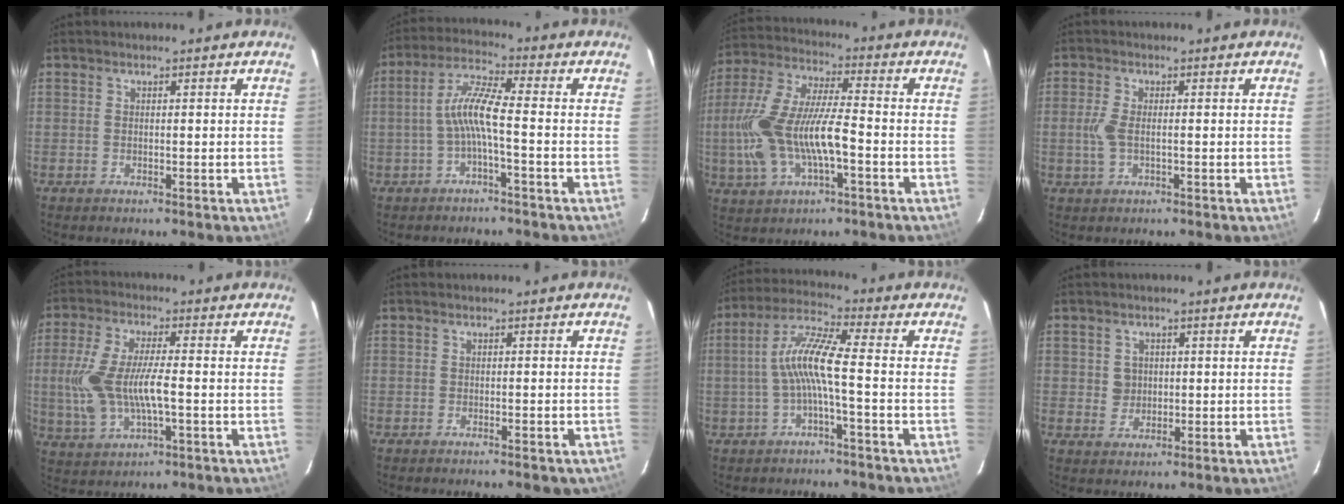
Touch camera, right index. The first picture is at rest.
{"total": 6.5, "force": [-1.8, 0.3, 6.2], "torque": [-0.144, 0.016, -0.034]}
{"total": 16.3, "force": [-3.9, 5.7, 14.8], "torque": [-0.315, 0.000, -0.071]}
{"total": 4.1, "force": [-0.5, 1.7, 3.7], "torque": [-0.083, -0.001, -0.010]}
{"total": 12.2, "force": [-1.4, 4.5, 11.3], "torque": [-0.236, -0.004, -0.020]}
{"total": 3.4, "force": [-2.7, 1.3, 1.6], "torque": [-0.030, 0.001, -0.026]}
{"total": 7.9, "force": [-1.7, 0.2, 7.7], "torque": [-0.174, 0.016, -0.032]}
{"total": 3.0, "force": [0.3, 2.9, 0.6], "torque": [-0.007, 0.007, 0.007]}